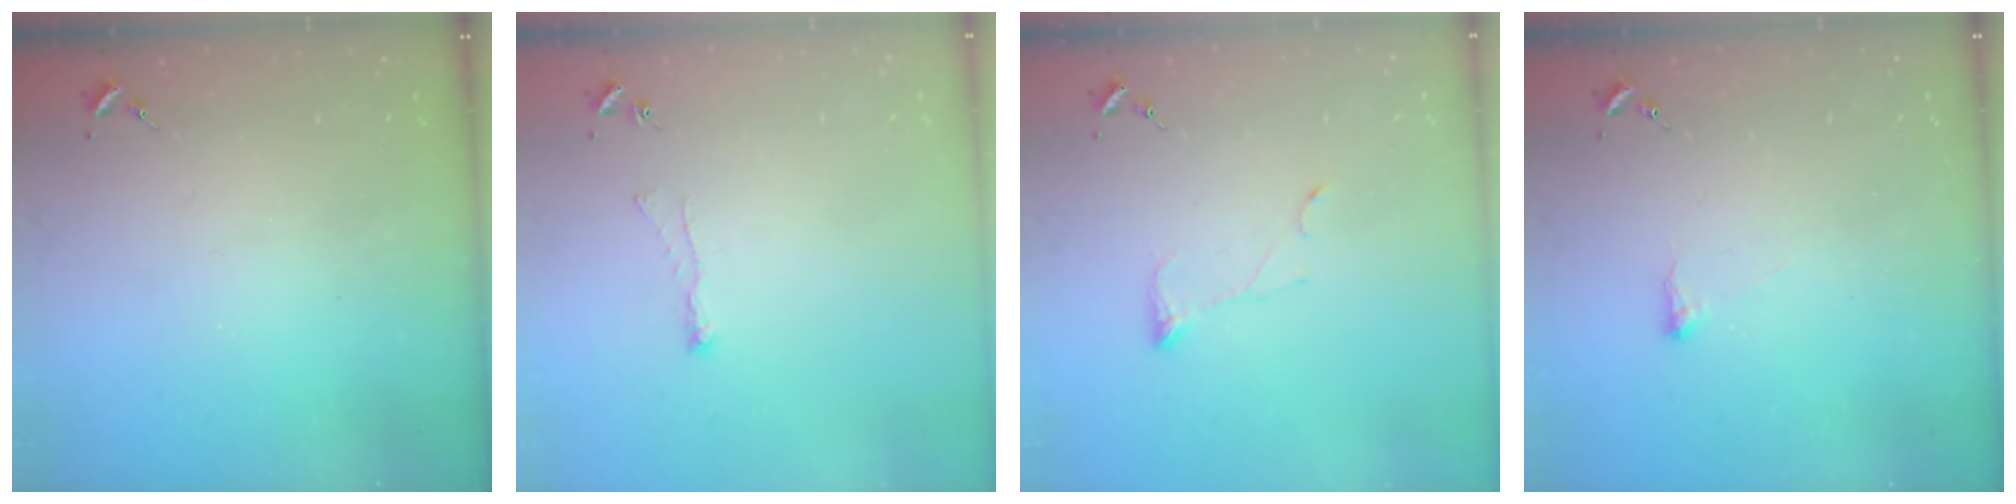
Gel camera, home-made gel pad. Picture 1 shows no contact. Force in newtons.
{"total": 2.7, "press": 2.6, "slide": 0.7}
{"total": 6.7, "press": 6.6, "slide": 0.6}
{"total": 3.3, "press": 3.2, "slide": 0.5}